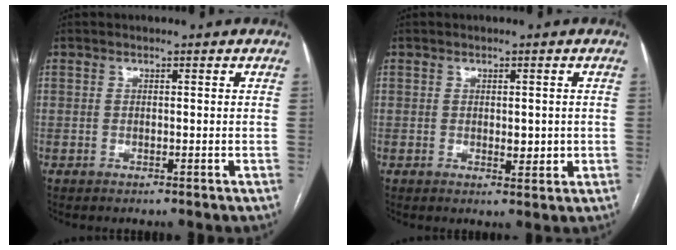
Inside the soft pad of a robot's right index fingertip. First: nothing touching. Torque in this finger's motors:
{"motor_torque": [0.13, 0.16, 0.02, 0.03]}